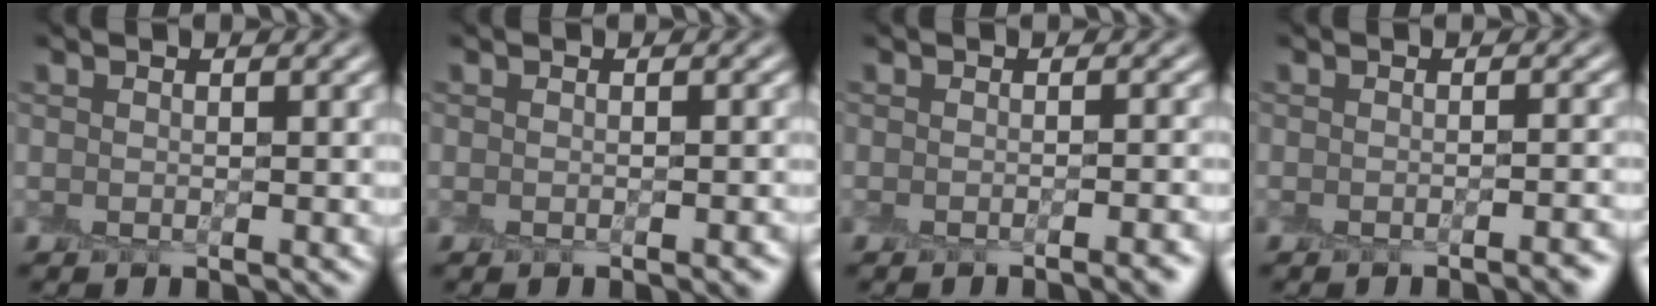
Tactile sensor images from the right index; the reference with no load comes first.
{"total": 1.5, "force": [-1.1, 0.3, 1.0], "torque": [-0.009, -0.001, -0.014]}
{"total": 2.5, "force": [-1.9, 0.2, 1.5], "torque": [-0.015, -0.002, -0.023]}
{"total": 2.3, "force": [-1.9, 0.1, 1.2], "torque": [-0.014, -0.001, -0.024]}